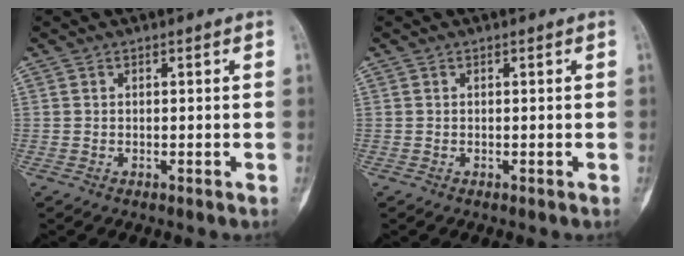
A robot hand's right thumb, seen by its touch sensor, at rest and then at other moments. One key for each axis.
{"total": 0.0}